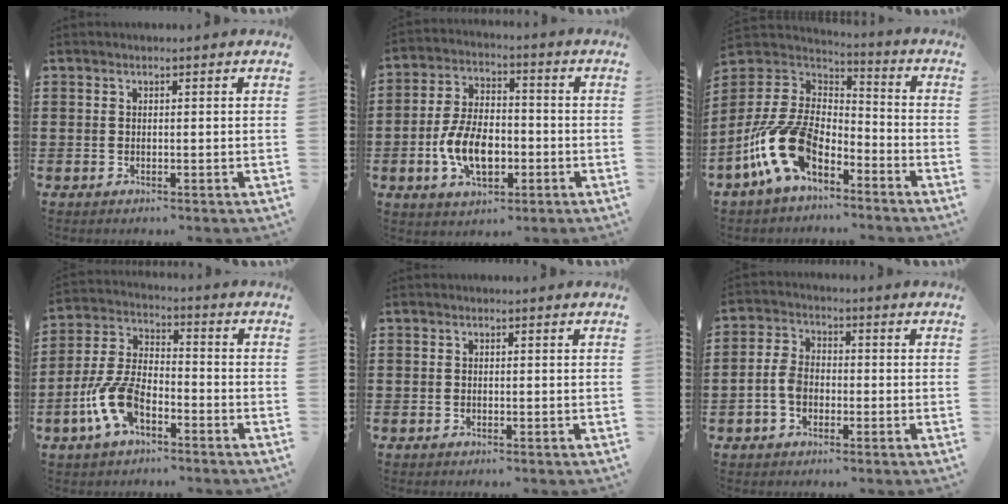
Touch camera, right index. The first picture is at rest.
{"total": 8.8, "force": [-2.4, 4.9, 6.9], "torque": [-0.147, -0.002, -0.049]}
{"total": 13.9, "force": [-7.3, 7.2, 9.4], "torque": [-0.229, 0.013, -0.144]}
{"total": 8.9, "force": [-4.1, 4.2, 6.6], "torque": [-0.170, -0.007, -0.083]}
{"total": 0.0}
{"total": 4.5, "force": [-1.6, 3.1, 2.9], "torque": [-0.075, 0.003, -0.034]}